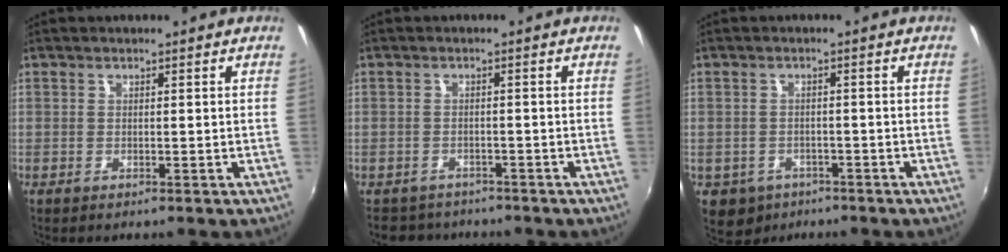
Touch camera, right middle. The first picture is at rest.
{"total": 5.3, "force": [-4.6, 2.5, 0.7], "torque": [-0.025, -0.002, -0.073]}
{"total": 6.1, "force": [-3.1, 5.0, 1.8], "torque": [-0.053, -0.010, -0.039]}